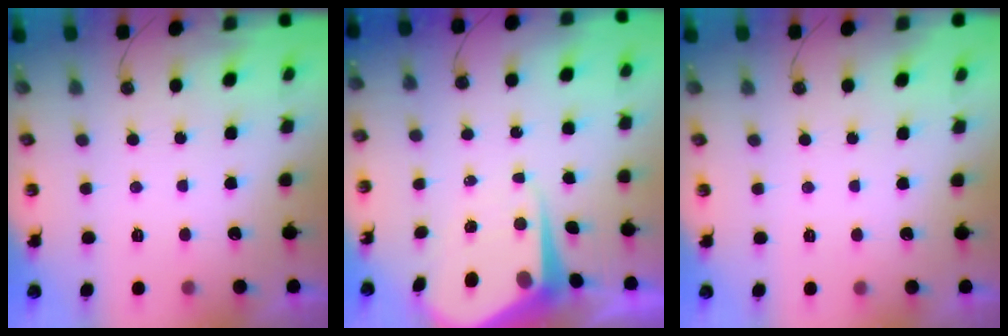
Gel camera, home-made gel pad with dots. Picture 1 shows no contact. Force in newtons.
{"total": 9.2, "press": 9.2, "slide": 1.0}
{"total": 0.0}